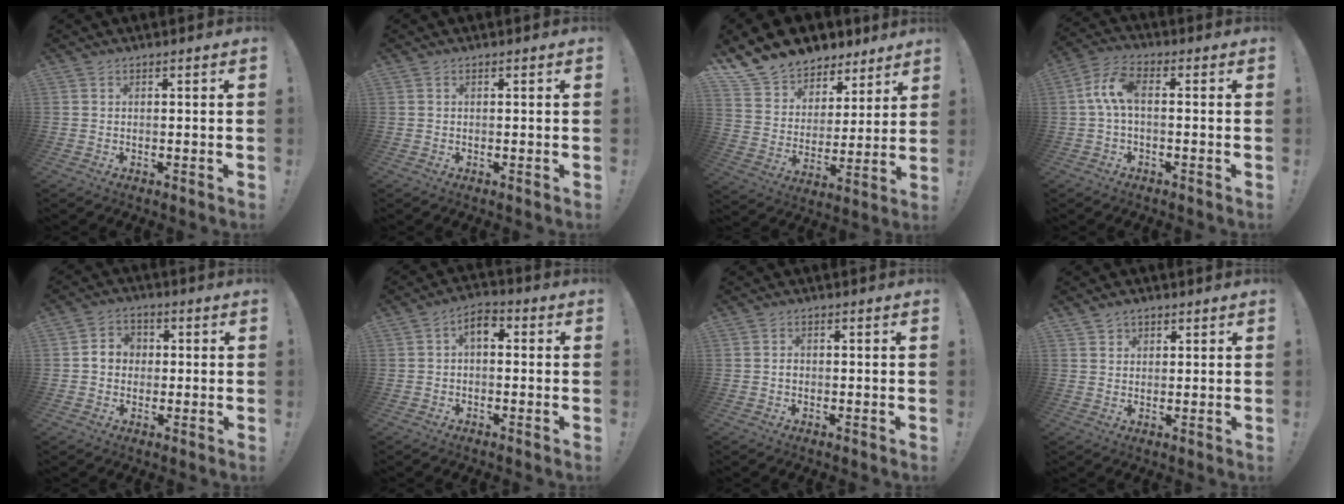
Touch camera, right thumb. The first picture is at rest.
{"total": 0.0}
{"total": 12.0, "force": [9.4, 7.1, 1.9], "torque": [-0.051, -0.075, 0.181]}
{"total": 8.0, "force": [0.0, 3.8, 7.1], "torque": [-0.144, 0.008, 0.002]}
{"total": 5.8, "force": [0.1, 5.3, 2.4], "torque": [-0.038, 0.015, 0.004]}
{"total": 4.7, "force": [0.5, 2.9, 3.7], "torque": [-0.053, 0.003, 0.006]}
{"total": 0.7, "force": [-0.4, 0.6, 0.3], "torque": [-0.006, 0.003, -0.007]}
{"total": 2.3, "force": [1.6, 1.7, 0.3], "torque": [-0.003, -0.008, 0.028]}